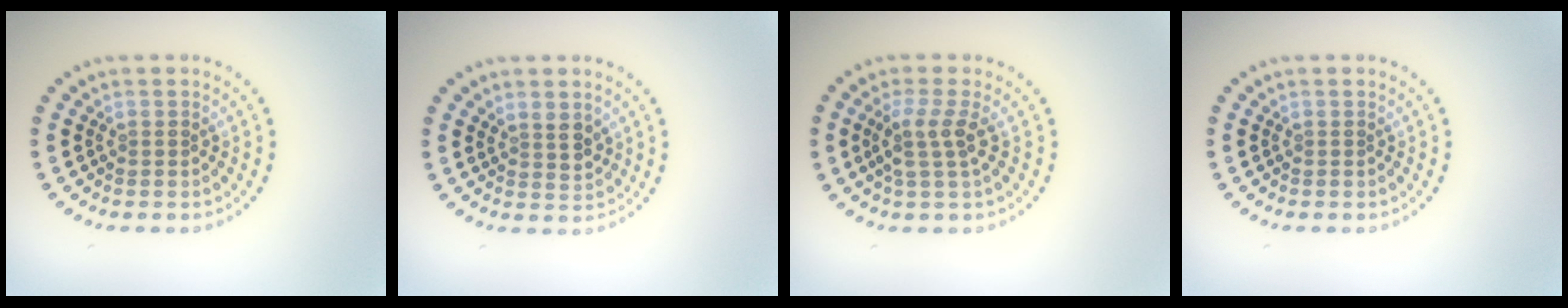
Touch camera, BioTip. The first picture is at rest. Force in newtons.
{"total": 1.9, "press": 1.7, "slide": 0.9}
{"total": 2.6, "press": 2.0, "slide": 1.5}
{"total": 0.0}